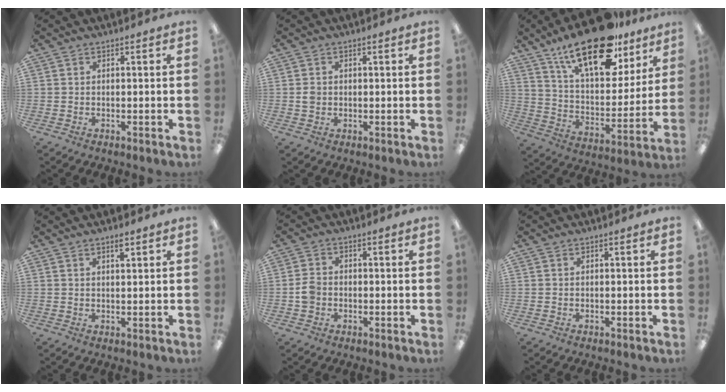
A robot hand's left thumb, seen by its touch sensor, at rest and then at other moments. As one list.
[{"total": 1.8, "force": [0.1, 1.6, 0.7], "torque": [-0.007, 0.002, -0.002]}, {"total": 23.9, "force": [16.2, 10.0, 14.5], "torque": [-0.234, -0.091, 0.278]}, {"total": 2.5, "force": [1.8, 0.6, 1.5], "torque": [-0.018, -0.006, 0.029]}, {"total": 3.6, "force": [-0.9, 3.0, 1.7], "torque": [-0.028, 0.009, -0.016]}, {"total": 0.0}]